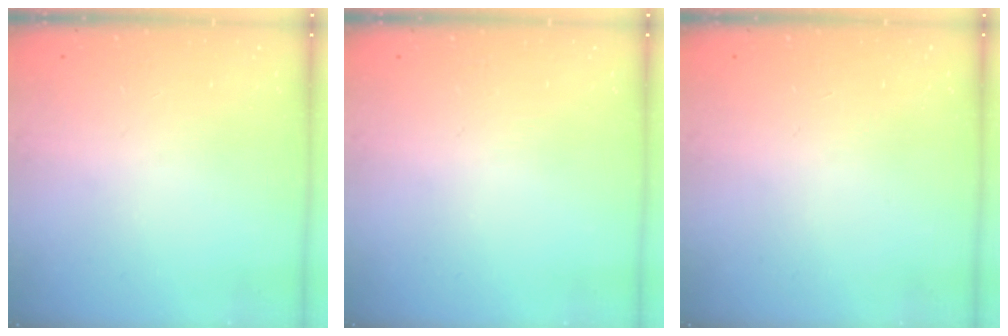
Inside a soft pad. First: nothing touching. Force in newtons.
{"total": 0.0}
{"total": 0.0}